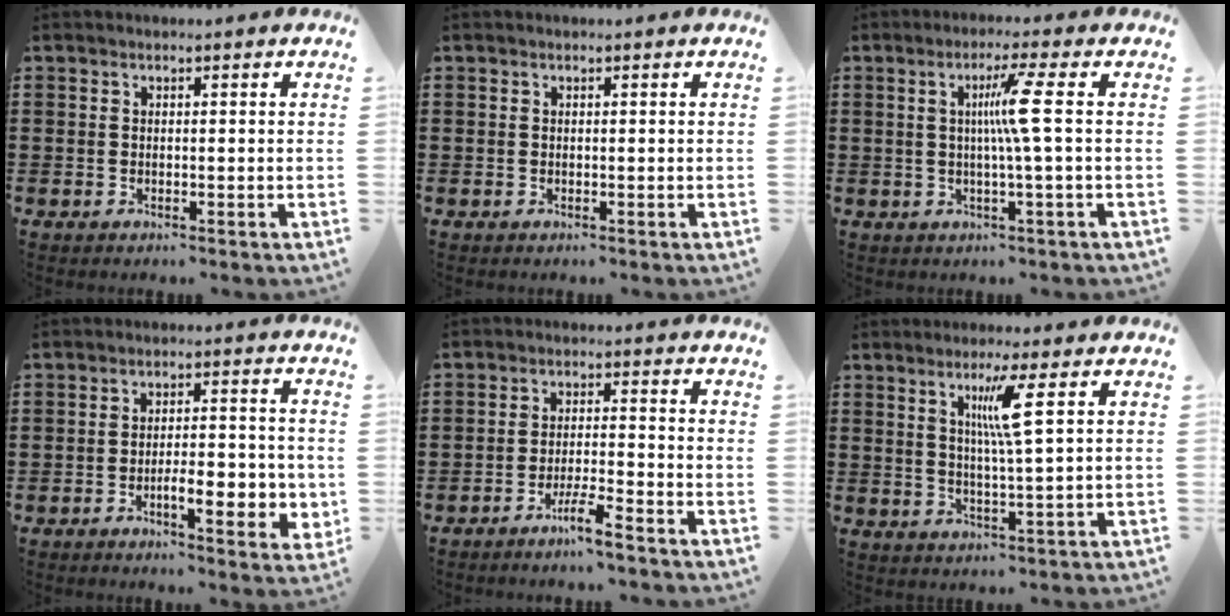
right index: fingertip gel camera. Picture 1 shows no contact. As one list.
[{"total": 0.0}, {"total": 5.8, "force": [0.6, -1.1, 5.6], "torque": [-0.109, -0.006, 0.000]}, {"total": 6.9, "force": [-2.2, 2.5, 6.0], "torque": [-0.082, -0.003, -0.038]}, {"total": 4.8, "force": [-3.7, -0.2, 3.0], "torque": [-0.065, -0.007, -0.072]}, {"total": 6.1, "force": [2.4, -0.2, 5.6], "torque": [-0.108, -0.005, 0.033]}]